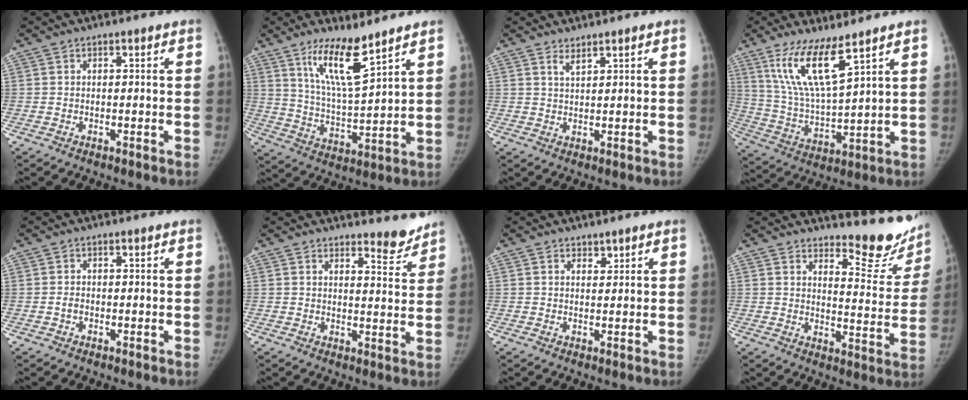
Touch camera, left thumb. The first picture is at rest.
{"total": 11.6, "force": [7.7, 2.1, 8.4], "torque": [-0.146, -0.061, 0.154]}
{"total": 1.9, "force": [1.5, 0.4, 1.0], "torque": [-0.017, -0.012, 0.032]}
{"total": 12.8, "force": [7.9, 2.7, 9.7], "torque": [-0.187, -0.047, 0.170]}
{"total": 1.2, "force": [-0.4, 0.9, 0.6], "torque": [-0.010, 0.004, -0.008]}
{"total": 4.9, "force": [4.6, 1.2, 1.1], "torque": [0.002, -0.046, 0.061]}
{"total": 1.5, "force": [1.1, 0.9, 0.4], "torque": [0.005, -0.008, 0.017]}
{"total": 13.8, "force": [12.4, 4.2, 4.3], "torque": [-0.011, -0.130, 0.144]}